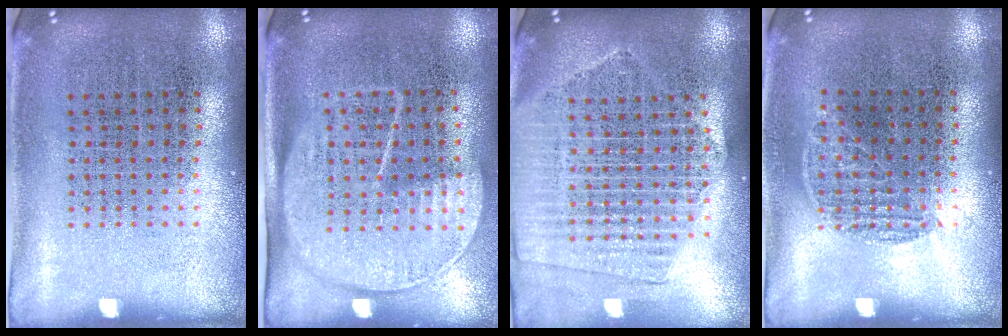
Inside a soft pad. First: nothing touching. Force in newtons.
{"total": 1.8, "press": 1.4, "slide": 1.0}
{"total": 2.2, "press": 2.0, "slide": 1.0}
{"total": 0.8, "press": 0.6, "slide": 0.5}